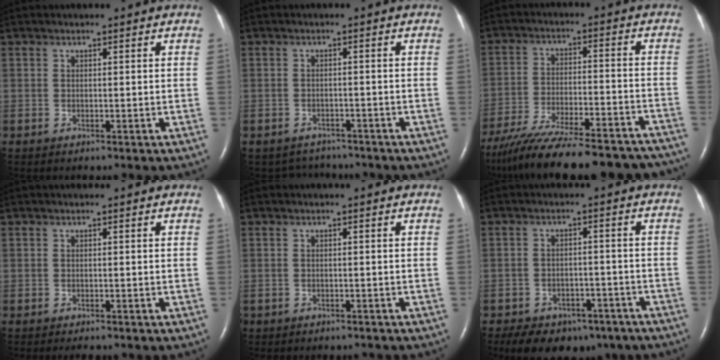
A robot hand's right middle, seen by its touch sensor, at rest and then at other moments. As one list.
[{"total": 3.9, "force": [-3.5, 1.6, -0.6], "torque": [0.003, 0.009, -0.050]}, {"total": 26.3, "force": [-23.1, 4.7, 11.8], "torque": [-0.161, -0.024, -0.326]}, {"total": 1.4, "force": [-1.2, 0.3, 0.7], "torque": [-0.013, -0.005, -0.012]}, {"total": 2.5, "force": [-2.2, 1.2, 0.4], "torque": [-0.008, 0.000, -0.027]}, {"total": 12.8, "force": [-9.1, 7.3, 5.4], "torque": [-0.088, 0.008, -0.115]}]